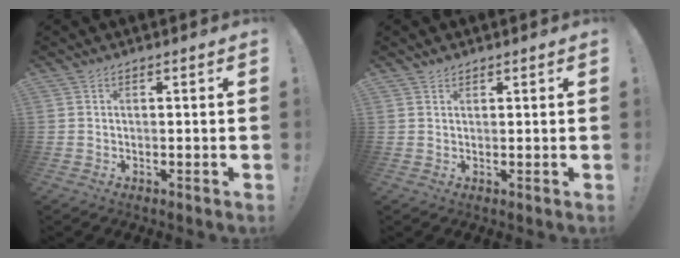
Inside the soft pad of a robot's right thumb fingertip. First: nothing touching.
{"total": 1.4, "force": [1.1, 0.8, 0.3], "torque": [-0.003, -0.002, 0.022]}